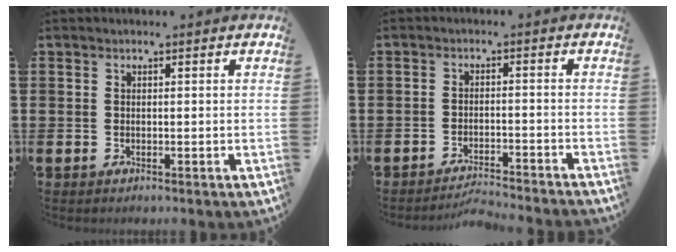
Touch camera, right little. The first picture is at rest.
{"total": 2.5, "force": [-2.5, -0.2, 0.2], "torque": [-0.005, 0.003, -0.053]}